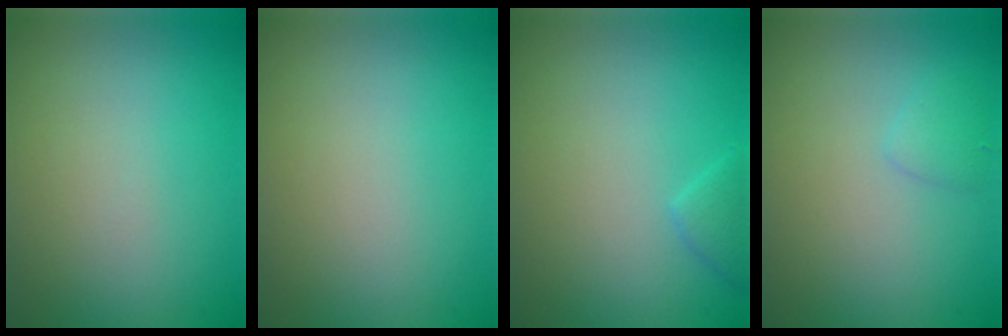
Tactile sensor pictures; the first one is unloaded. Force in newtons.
{"total": 0.0}
{"total": 1.3, "press": 1.3, "slide": 0.1}
{"total": 1.0, "press": 1.0, "slide": 0.1}